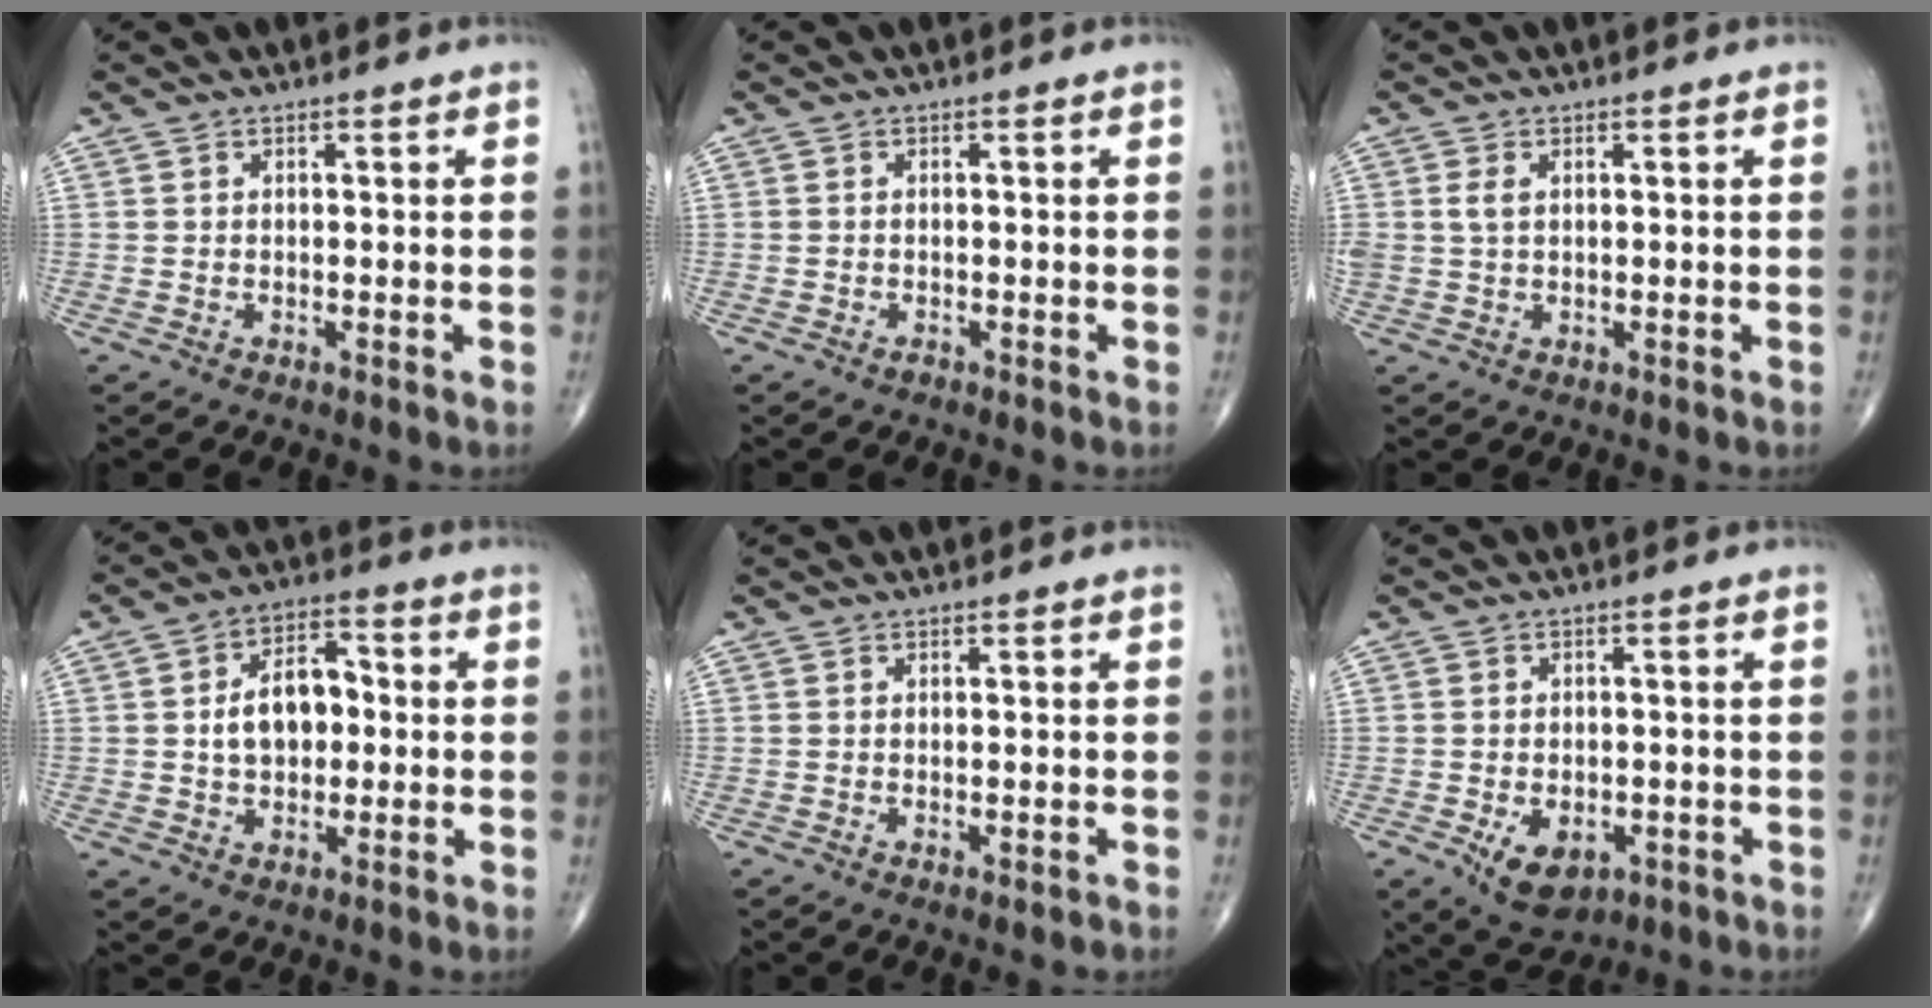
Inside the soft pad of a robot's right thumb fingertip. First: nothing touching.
{"total": 0.6, "force": [-0.4, 0.3, 0.2], "torque": [-0.004, 0.001, -0.009]}
{"total": 2.2, "force": [0.5, 1.4, 1.6], "torque": [-0.036, 0.003, 0.011]}
{"total": 10.1, "force": [0.2, 6.7, 7.6], "torque": [-0.098, 0.023, -0.001]}
{"total": 1.3, "force": [-0.5, 0.4, 1.1], "torque": [-0.017, -0.001, -0.004]}
{"total": 8.1, "force": [-3.1, 5.1, 5.5], "torque": [-0.076, 0.005, -0.035]}